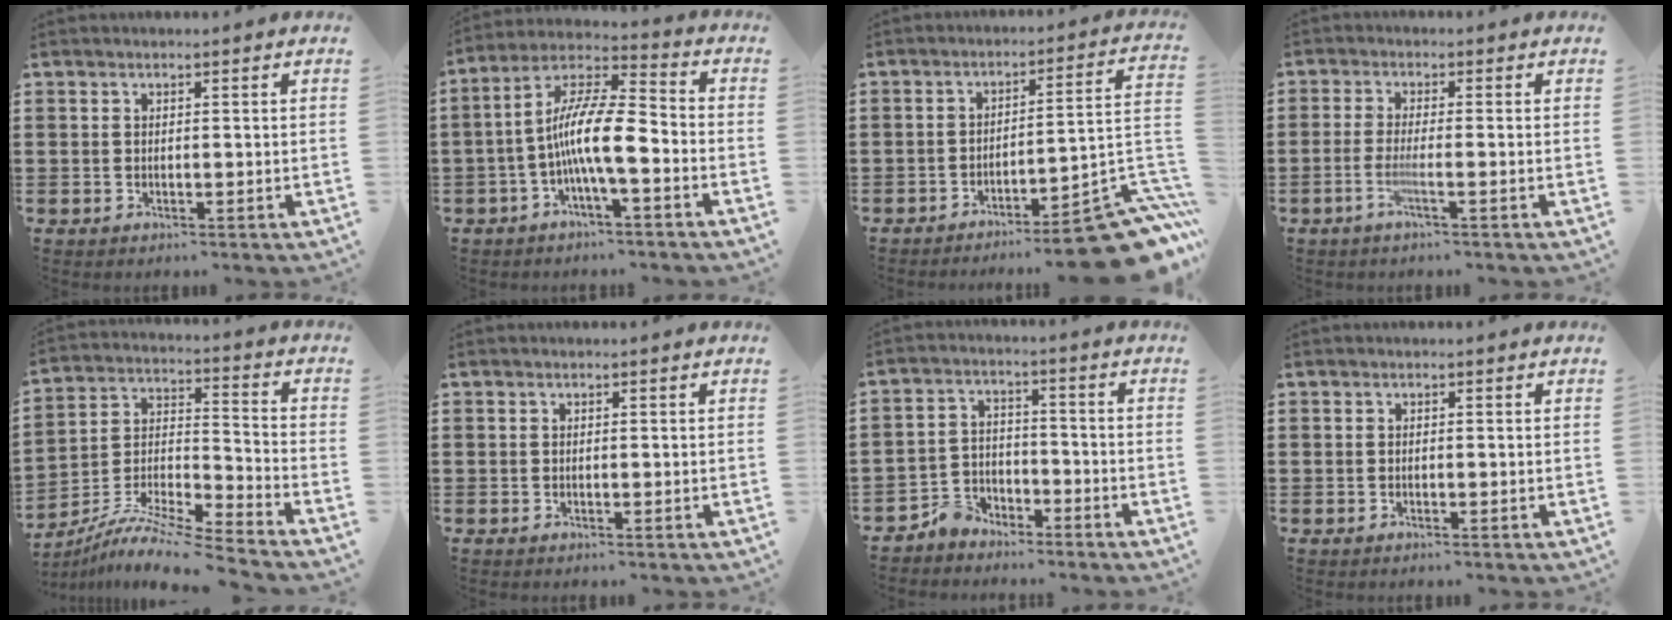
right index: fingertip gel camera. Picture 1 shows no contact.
{"total": 10.7, "force": [-3.2, 2.2, 9.9], "torque": [-0.204, -0.011, -0.061]}
{"total": 11.3, "force": [-8.5, 1.3, 7.4], "torque": [-0.082, 0.016, -0.154]}
{"total": 2.5, "force": [-1.2, -0.1, 2.2], "torque": [-0.046, -0.005, -0.026]}
{"total": 9.4, "force": [-8.6, 0.0, 3.9], "torque": [-0.073, 0.003, -0.173]}
{"total": 0.0}
{"total": 4.8, "force": [-4.2, 2.2, 0.6], "torque": [-0.038, 0.008, -0.091]}
{"total": 0.0}